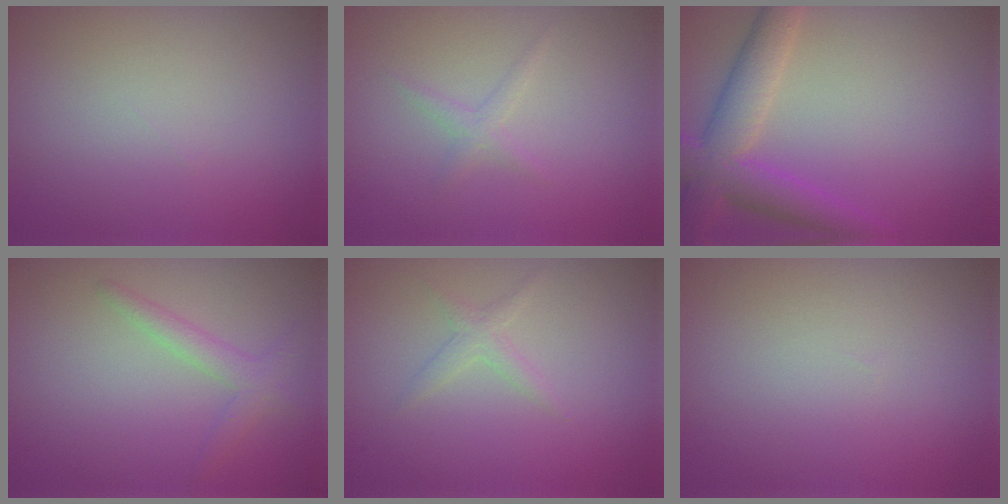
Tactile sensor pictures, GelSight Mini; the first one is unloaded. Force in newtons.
{"total": 1.1, "press": 1.1, "slide": 0.0}
{"total": 5.7, "press": 5.7, "slide": 0.1}
{"total": 2.0, "press": 2.0, "slide": 0.1}
{"total": 1.3, "press": 1.3, "slide": 0.1}
{"total": 0.0}